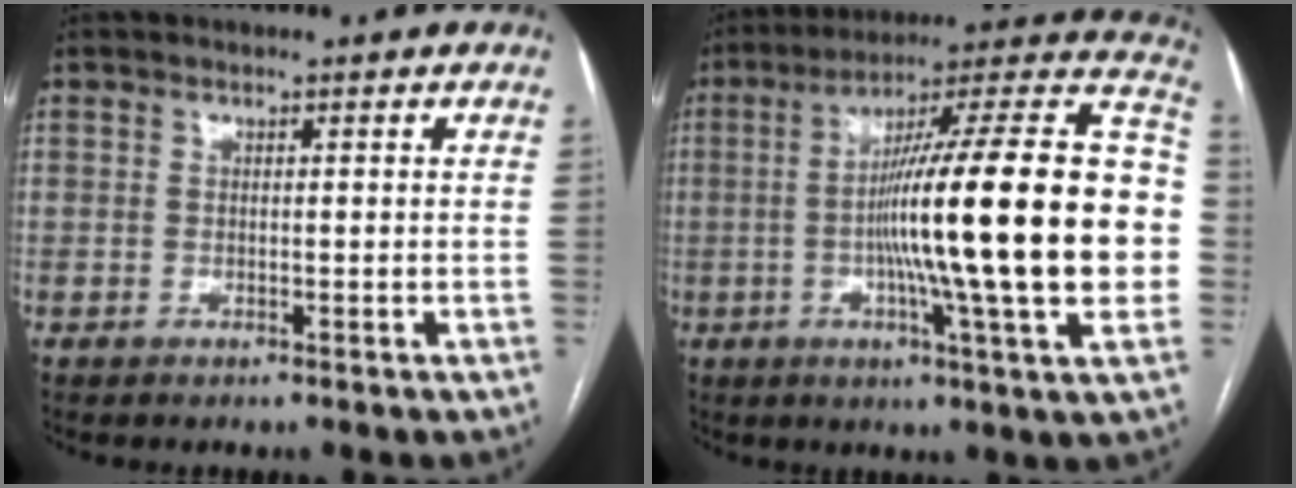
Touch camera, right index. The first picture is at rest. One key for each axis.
{"total": 29.6, "fx": -2.1, "fy": 1.0, "fz": 29.5, "tx": -0.380, "ty": 0.013, "tz": -0.054}